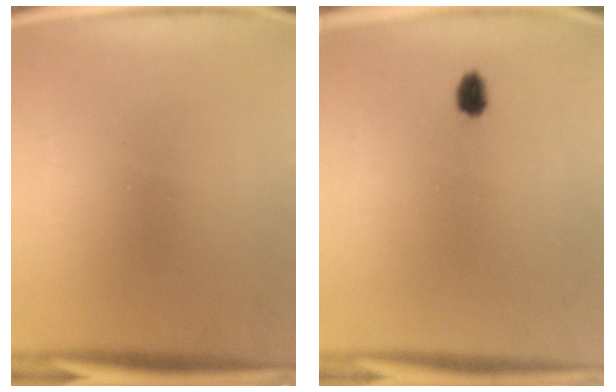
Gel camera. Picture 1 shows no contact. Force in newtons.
{"total": 2.2}